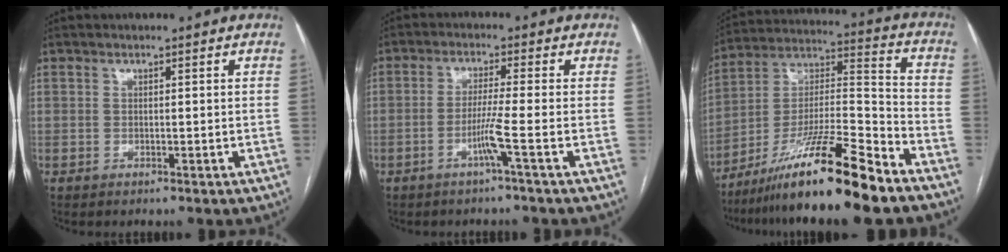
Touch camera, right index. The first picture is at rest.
{"total": 4.1, "force": [-1.9, -1.3, 3.5], "torque": [-0.069, -0.002, -0.039]}
{"total": 18.6, "force": [-13.6, -0.2, 12.7], "torque": [-0.245, -0.018, -0.240]}